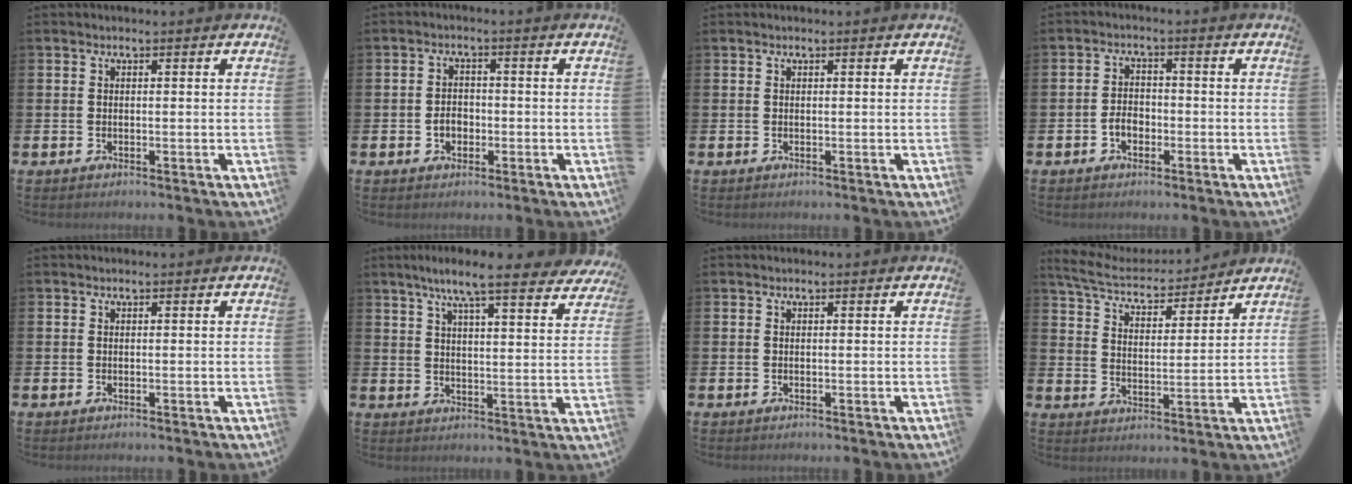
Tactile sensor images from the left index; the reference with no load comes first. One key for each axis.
{"total": 2.4, "fx": -0.8, "fy": 1.9, "fz": 1.3, "tx": -0.015, "ty": 0.001, "tz": -0.021}
{"total": 0.0}
{"total": 2.6, "fx": -1.1, "fy": 1.9, "fz": 1.4, "tx": -0.018, "ty": 0.000, "tz": -0.026}
{"total": 0.0}
{"total": 8.5, "fx": 7.4, "fy": 0.8, "fz": 4.0, "tx": -0.081, "ty": -0.037, "tz": 0.126}
{"total": 0.0}
{"total": 6.4, "fx": 6.0, "fy": 1.6, "fz": 1.5, "tx": -0.062, "ty": -0.039, "tz": 0.104}